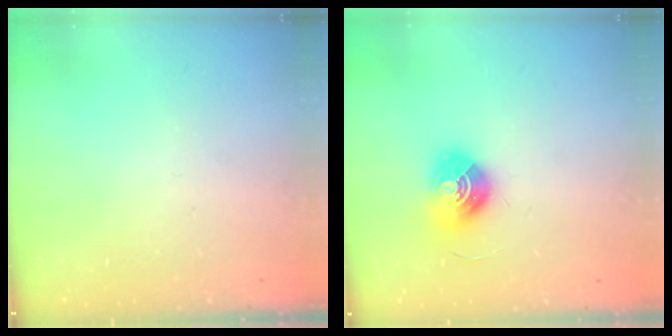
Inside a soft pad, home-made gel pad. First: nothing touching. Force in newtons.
{"total": 10.0, "press": 10.0, "slide": 0.4}